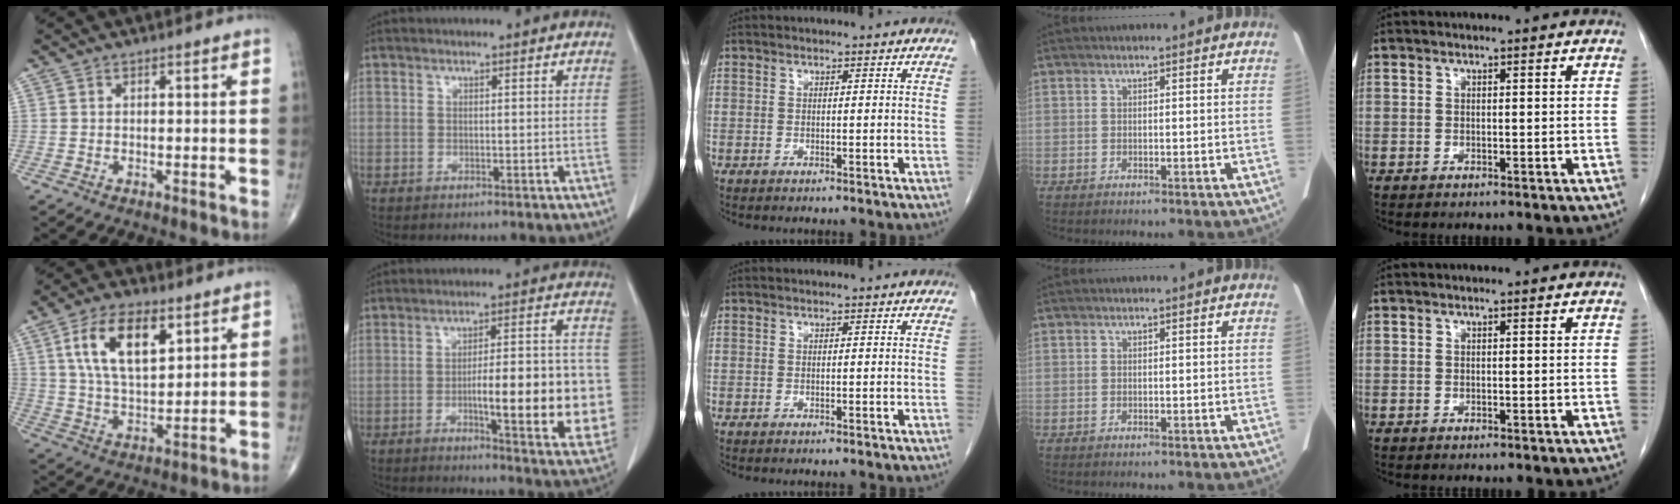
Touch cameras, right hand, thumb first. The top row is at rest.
{"thumb": {"total": 14.0, "force": [5.6, 6.9, 10.8], "torque": [-0.181, -0.015, 0.106]}, "index": {"total": 17.2, "force": [-2.9, 3.6, 16.5], "torque": [-0.188, 0.015, -0.029]}}